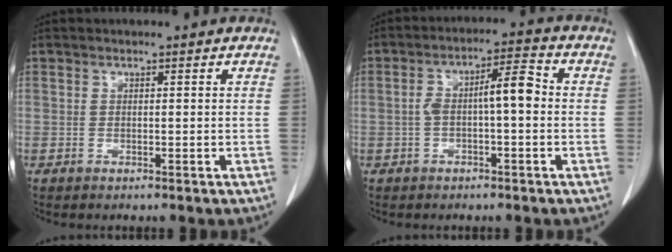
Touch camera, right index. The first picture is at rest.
{"total": 6.5, "force": [-0.4, 1.5, 6.3], "torque": [-0.113, 0.030, -0.006]}